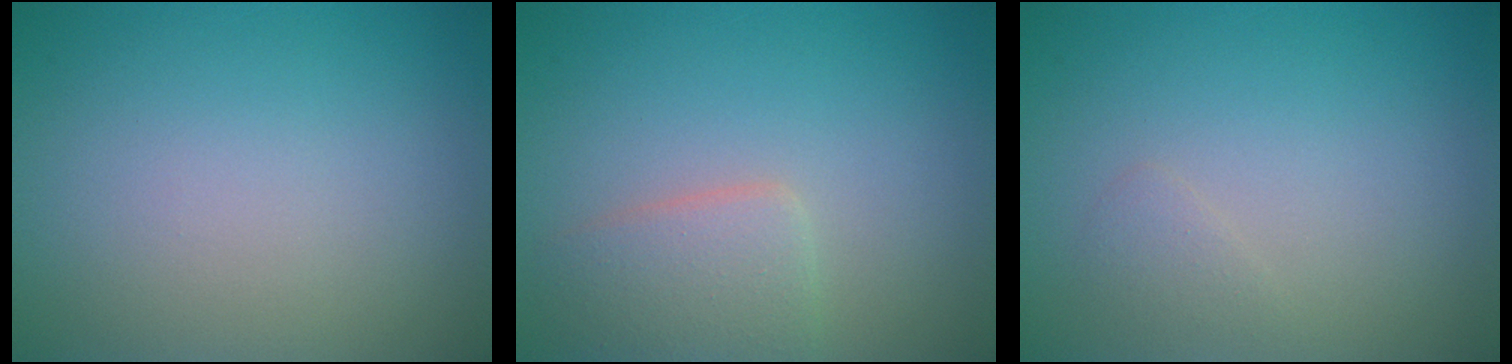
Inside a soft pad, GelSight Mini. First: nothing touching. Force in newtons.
{"total": 2.9, "press": 2.9, "slide": 0.1}
{"total": 0.8, "press": 0.8, "slide": 0.0}